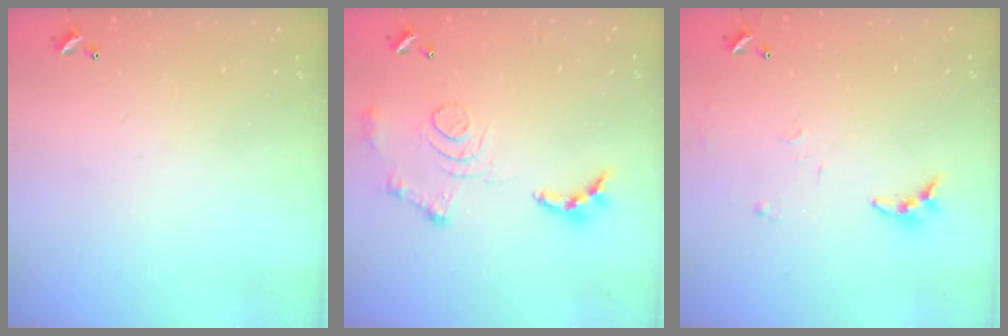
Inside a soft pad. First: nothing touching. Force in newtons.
{"total": 12.5, "press": 12.5, "slide": 1.1}
{"total": 7.9, "press": 7.9, "slide": 0.5}